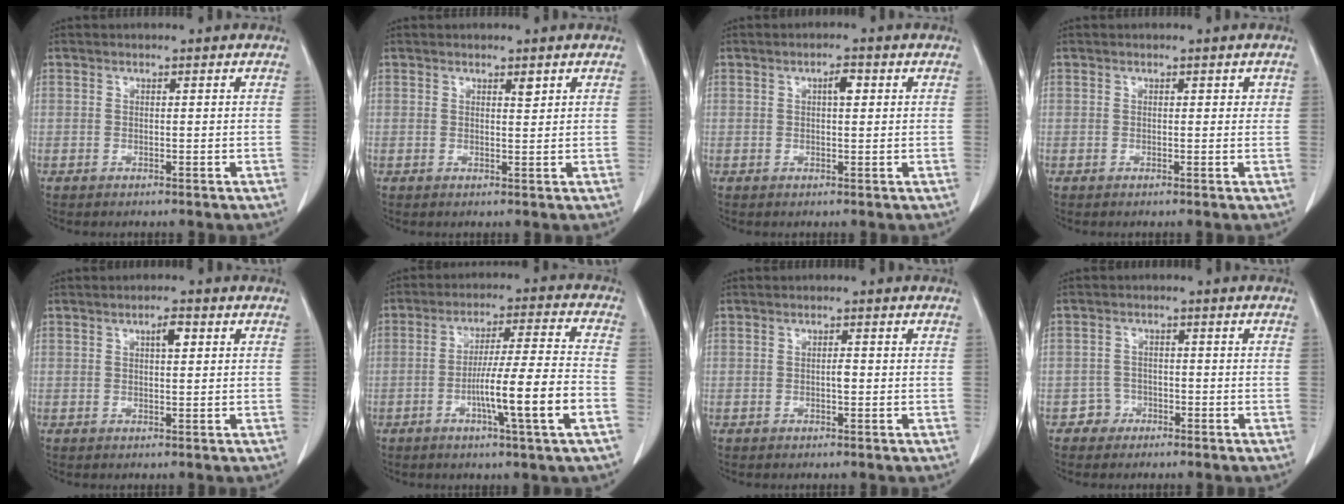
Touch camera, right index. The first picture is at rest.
{"total": 1.0, "force": [0.7, 0.2, 0.7], "torque": [-0.014, -0.006, 0.010]}
{"total": 2.1, "force": [0.7, 0.7, 1.9], "torque": [-0.033, 0.003, 0.010]}
{"total": 1.0, "force": [0.4, 0.7, 0.7], "torque": [-0.005, 0.004, 0.003]}
{"total": 2.2, "force": [0.8, 0.3, 2.0], "torque": [-0.035, 0.002, 0.013]}
{"total": 11.9, "force": [-4.0, -0.8, 11.2], "torque": [-0.192, -0.002, -0.068]}
{"total": 1.0, "force": [-0.2, 0.3, 1.0], "torque": [-0.016, 0.001, -0.004]}
{"total": 2.6, "force": [-1.4, 2.1, -0.5], "torque": [0.014, 0.012, -0.030]}